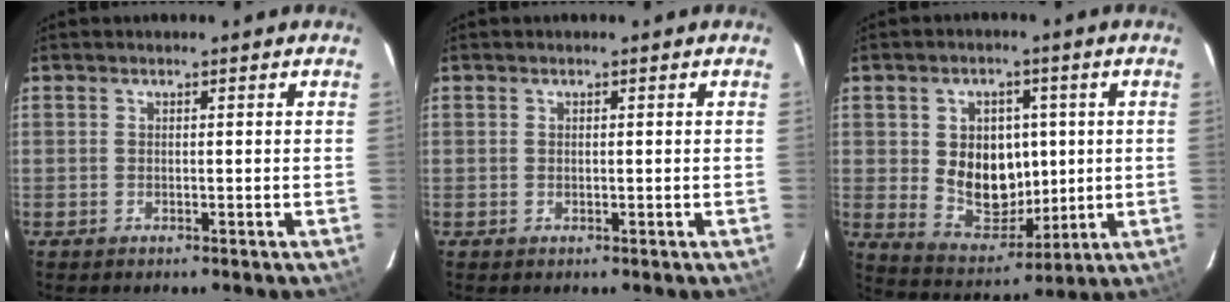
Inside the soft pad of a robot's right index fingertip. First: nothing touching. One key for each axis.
{"total": 0.5, "fx": 0.2, "fy": 0.3, "fz": 0.4, "tx": -0.007, "ty": 0.002, "tz": 0.004}
{"total": 11.6, "fx": 0.9, "fy": 9.1, "fz": 7.2, "tx": -0.139, "ty": 0.002, "tz": 0.039}